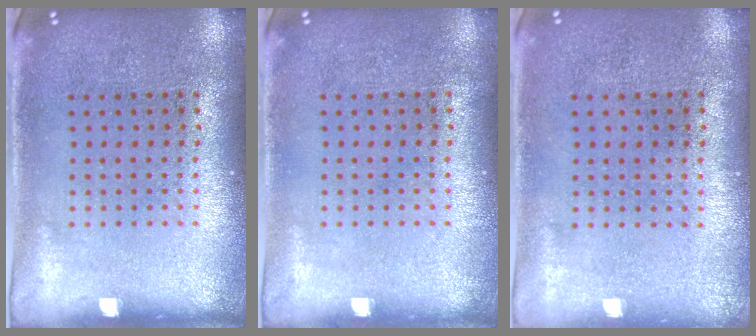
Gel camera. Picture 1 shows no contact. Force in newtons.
{"total": 0.0}
{"total": 0.0}